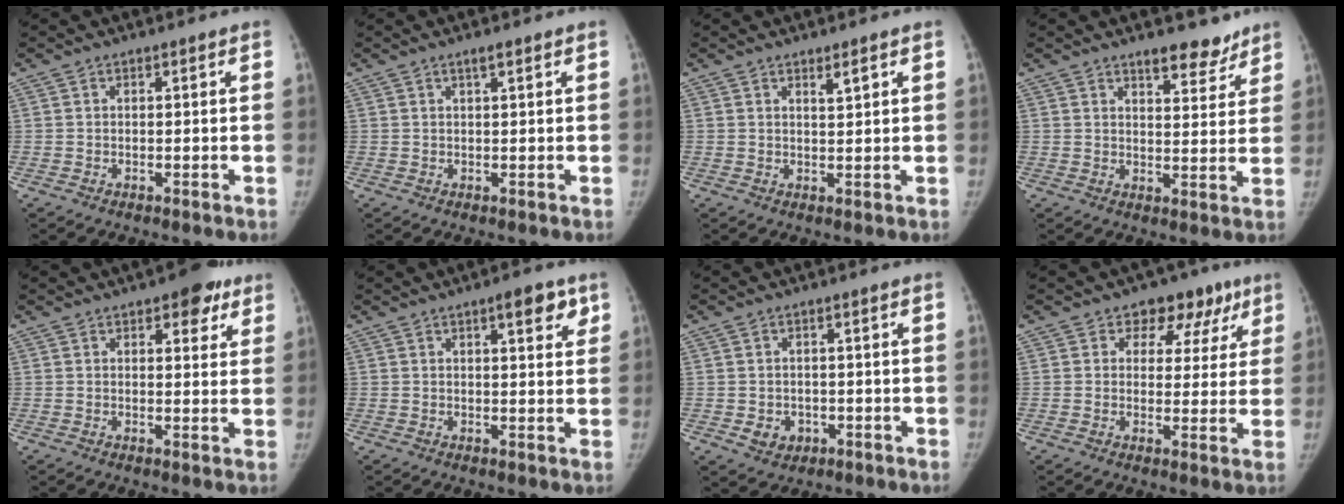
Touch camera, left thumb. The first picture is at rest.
{"total": 1.2, "force": [0.7, 0.1, 0.9], "torque": [-0.015, 0.000, 0.014]}
{"total": 1.7, "force": [1.2, 0.2, 1.2], "torque": [-0.018, -0.009, 0.021]}
{"total": 6.5, "force": [5.2, 2.6, 3.0], "torque": [-0.010, -0.034, 0.074]}
{"total": 6.2, "force": [3.5, 3.0, 4.1], "torque": [-0.019, -0.010, 0.039]}
{"total": 5.2, "force": [2.7, 1.8, 4.1], "torque": [-0.038, -0.008, 0.033]}
{"total": 3.8, "force": [-1.1, 3.3, 1.6], "torque": [-0.009, 0.007, -0.003]}
{"total": 8.9, "force": [4.8, 6.6, 3.4], "torque": [0.016, -0.007, 0.055]}